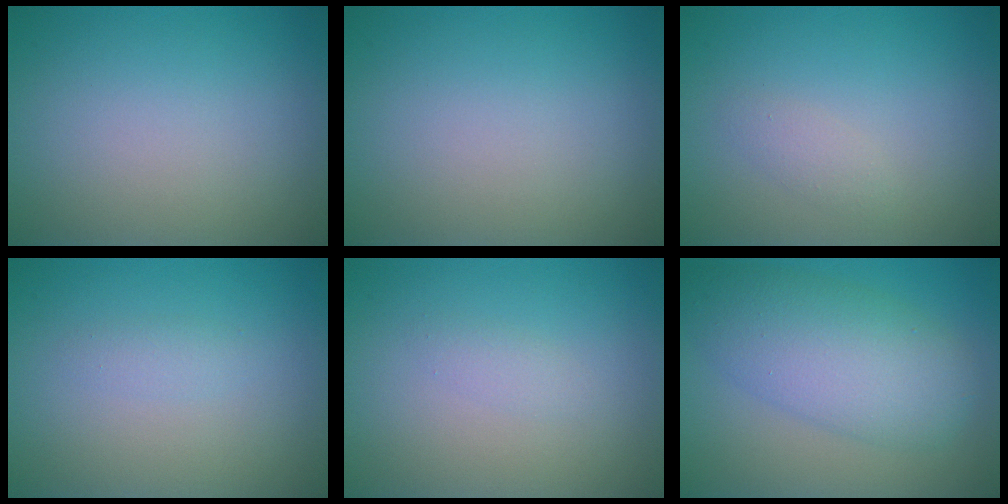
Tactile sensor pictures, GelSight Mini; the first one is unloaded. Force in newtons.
{"total": 0.0}
{"total": 1.1, "press": 1.1, "slide": 0.1}
{"total": 0.9, "press": 0.9, "slide": 0.0}
{"total": 0.8, "press": 0.8, "slide": 0.0}
{"total": 7.0, "press": 7.0, "slide": 0.1}